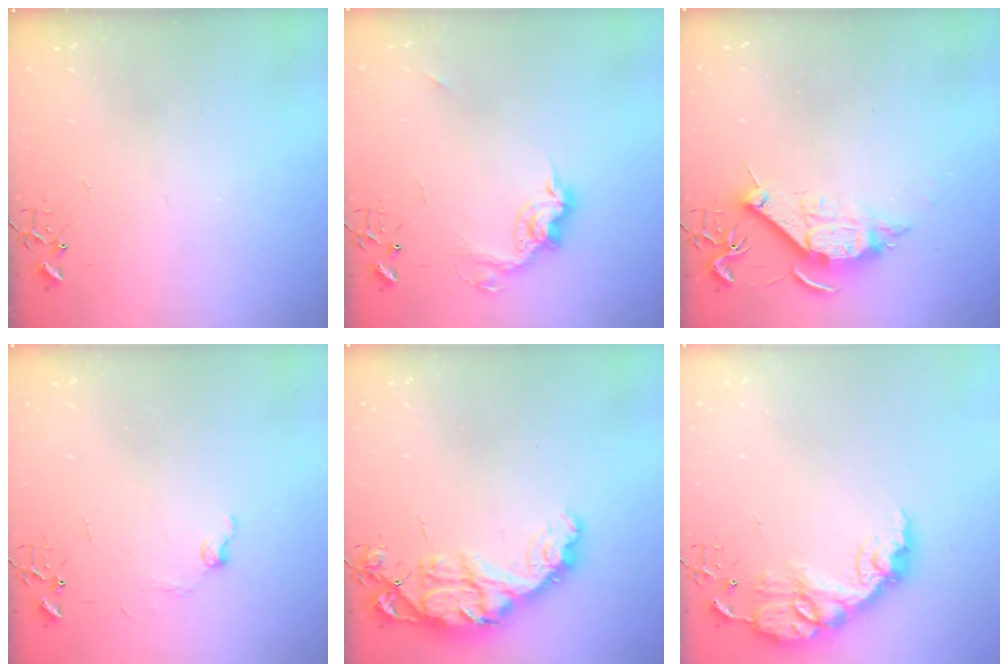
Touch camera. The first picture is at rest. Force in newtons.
{"total": 13.5, "press": 13.5, "slide": 0.7}
{"total": 10.5, "press": 10.5, "slide": 0.4}
{"total": 5.9, "press": 5.9, "slide": 0.8}
{"total": 14.7, "press": 14.7, "slide": 1.2}
{"total": 15.4, "press": 15.4, "slide": 1.1}